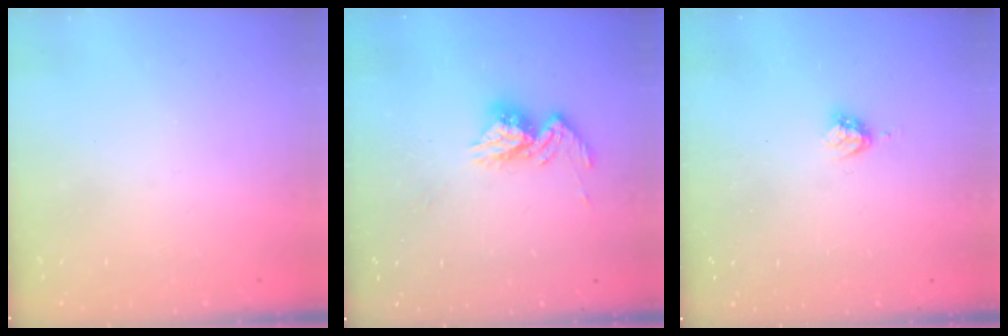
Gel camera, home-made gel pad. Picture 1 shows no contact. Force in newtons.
{"total": 11.5, "press": 11.4, "slide": 0.8}
{"total": 4.5, "press": 4.5, "slide": 0.5}